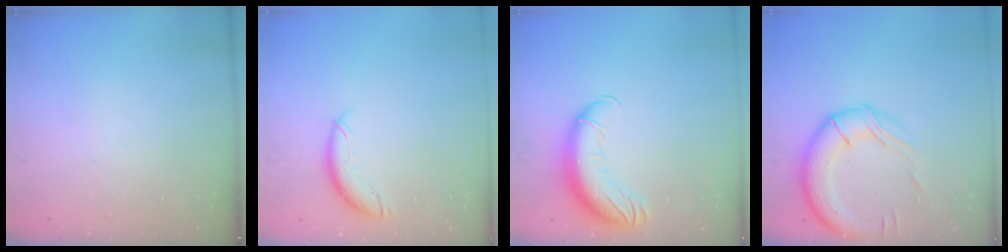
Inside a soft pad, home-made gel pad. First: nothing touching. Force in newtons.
{"total": 8.2, "press": 8.2, "slide": 0.7}
{"total": 14.8, "press": 14.3, "slide": 3.6}
{"total": 16.5, "press": 16.2, "slide": 2.9}